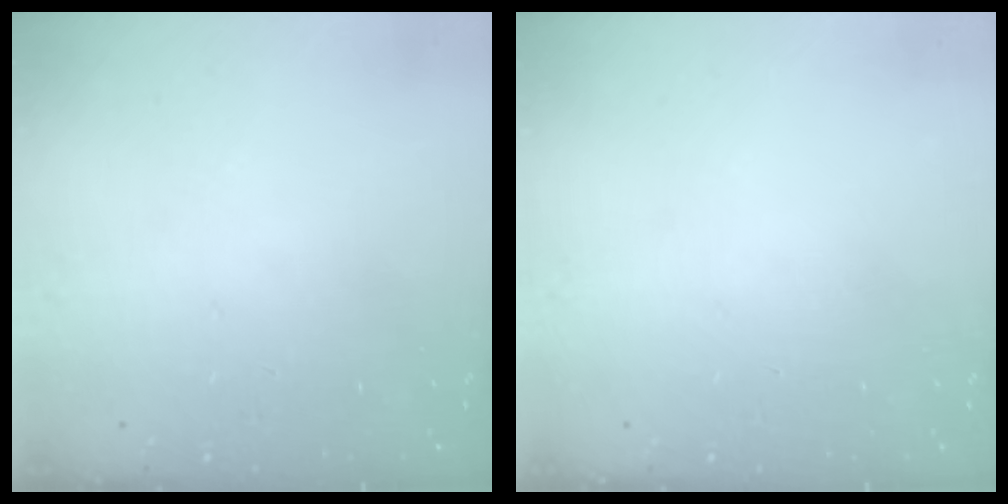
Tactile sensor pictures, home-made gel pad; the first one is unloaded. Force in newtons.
{"total": 0.0}